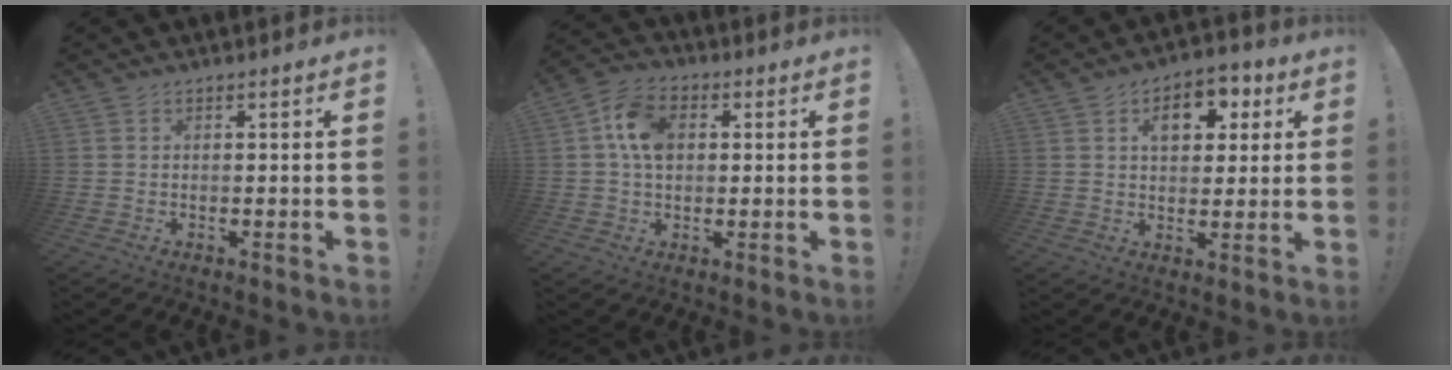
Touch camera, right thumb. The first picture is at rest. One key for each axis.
{"total": 10.8, "fx": 2.1, "fy": 7.7, "fz": 7.3, "tx": -0.131, "ty": 0.009, "tz": 0.041}
{"total": 9.9, "fx": 3.7, "fy": 6.6, "fz": 6.4, "tx": -0.081, "ty": -0.002, "tz": 0.064}